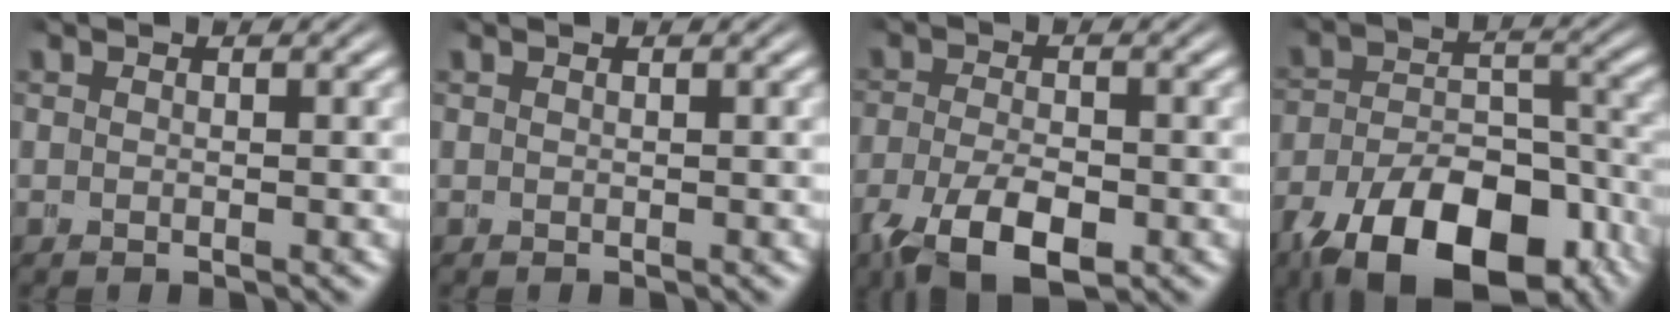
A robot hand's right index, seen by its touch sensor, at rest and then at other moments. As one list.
[{"total": 0.0}, {"total": 6.1, "force": [-4.0, 3.0, 3.6], "torque": [-0.081, -0.040, -0.036]}, {"total": 12.4, "force": [-8.1, 6.6, 6.7], "torque": [-0.112, -0.043, -0.098]}]